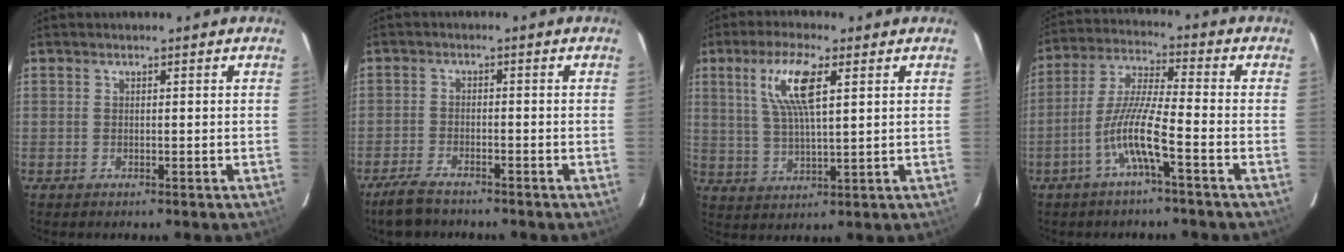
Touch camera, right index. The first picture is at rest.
{"total": 5.8, "force": [-4.9, 1.9, 2.5], "torque": [-0.077, -0.010, -0.094]}
{"total": 9.5, "force": [3.7, 2.2, 8.5], "torque": [-0.168, 0.007, 0.075]}
{"total": 9.3, "force": [-4.2, 0.1, 8.3], "torque": [-0.180, 0.004, -0.084]}